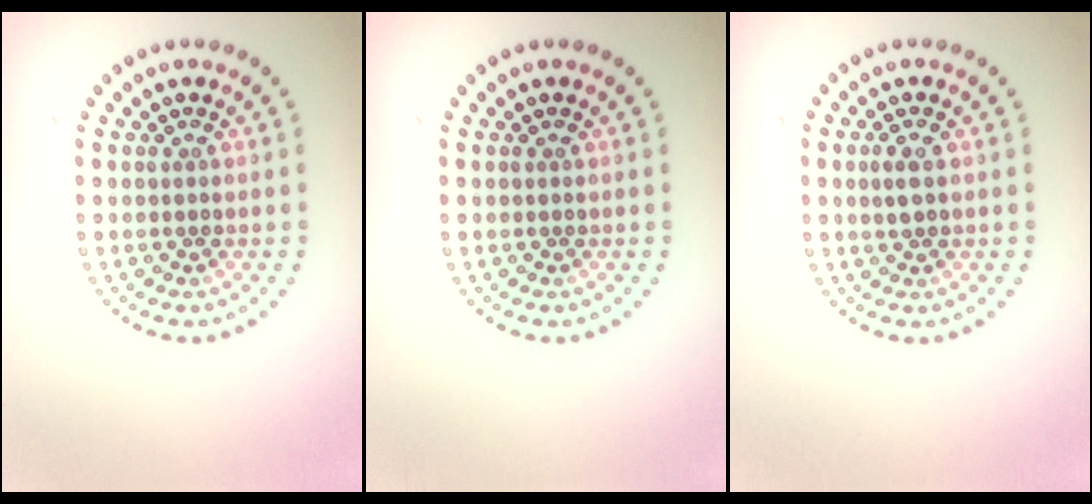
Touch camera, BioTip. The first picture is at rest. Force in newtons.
{"total": 0.0}
{"total": 1.4, "press": 1.4, "slide": 0.2}